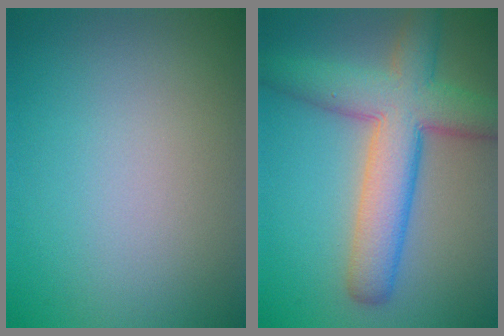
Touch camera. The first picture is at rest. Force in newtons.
{"total": 8.5, "press": 8.5, "slide": 0.2}